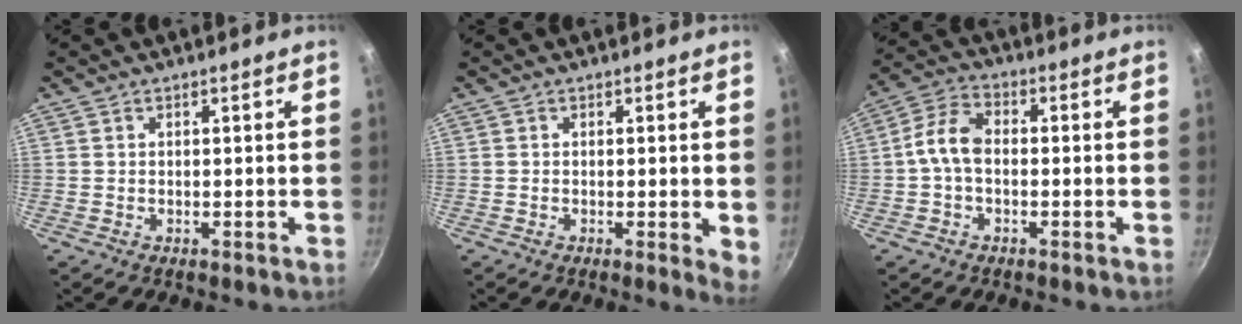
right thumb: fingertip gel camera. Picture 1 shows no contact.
{"total": 3.6, "force": [0.0, 1.1, 3.4], "torque": [-0.037, -0.010, -0.003]}
{"total": 7.0, "force": [-0.7, 4.2, 5.6], "torque": [-0.108, 0.032, -0.026]}